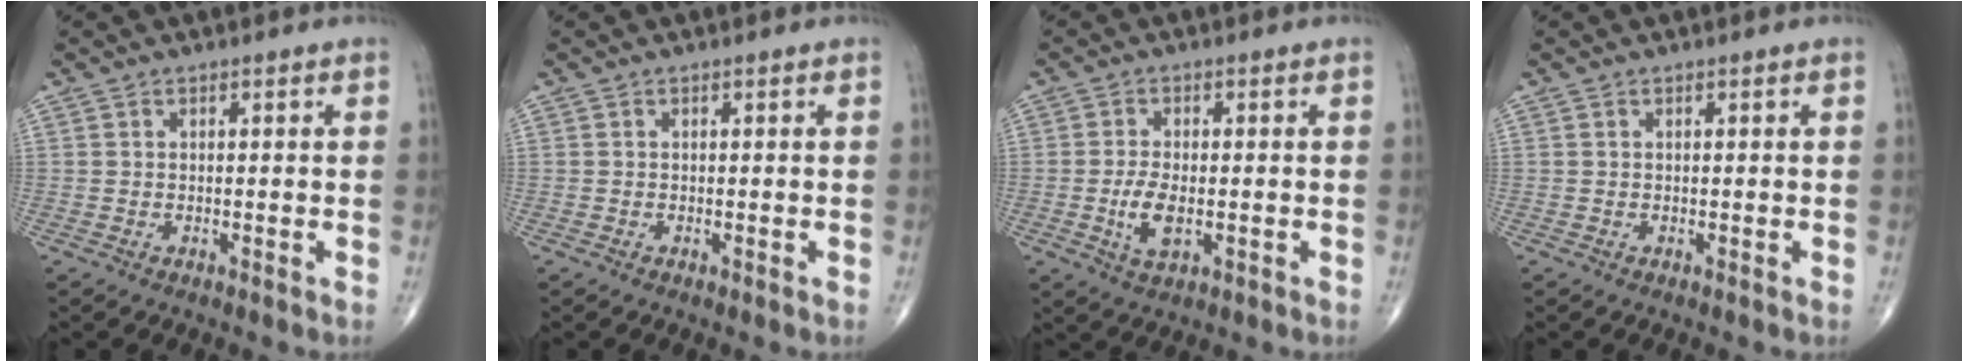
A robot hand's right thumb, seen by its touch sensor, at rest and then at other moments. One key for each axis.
{"total": 0.0}
{"total": 5.4, "fx": -1.1, "fy": 2.5, "fz": 4.6, "tx": -0.090, "ty": -0.003, "tz": -0.018}
{"total": 0.0}